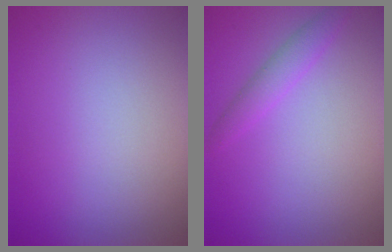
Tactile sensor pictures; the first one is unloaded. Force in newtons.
{"total": 1.8, "press": 1.8, "slide": 0.1}